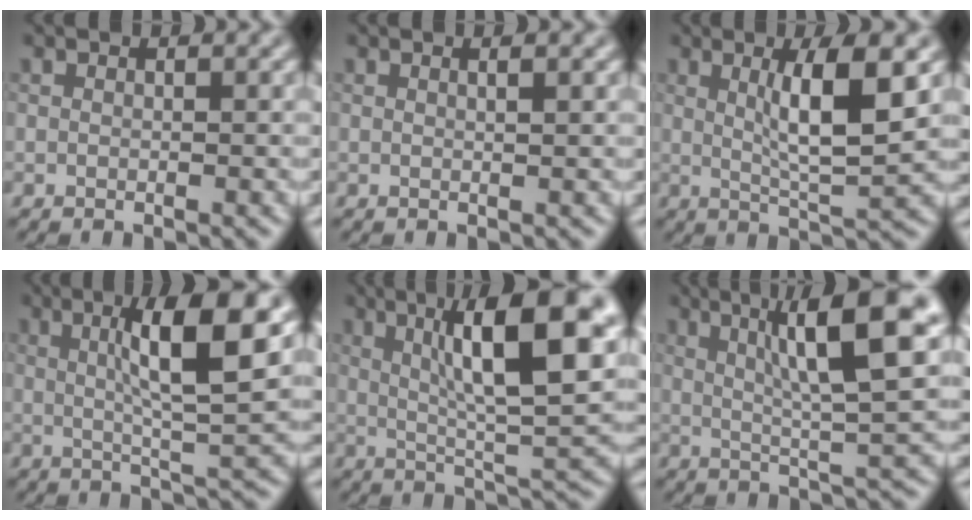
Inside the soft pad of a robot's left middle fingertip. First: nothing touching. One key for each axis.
{"total": 1.1, "fx": 0.5, "fy": 0.3, "fz": 0.9, "tx": -0.010, "ty": 0.001, "tz": 0.001}
{"total": 6.3, "fx": 1.5, "fy": 1.1, "fz": 6.0, "tx": -0.100, "ty": -0.002, "tz": 0.029}
{"total": 8.5, "fx": 2.3, "fy": 1.5, "fz": 8.1, "tx": -0.117, "ty": 0.008, "tz": 0.036}
{"total": 12.2, "fx": 4.0, "fy": 2.7, "fz": 11.2, "tx": -0.162, "ty": 0.014, "tz": 0.066}
{"total": 10.5, "fx": 3.7, "fy": 1.7, "fz": 9.7, "tx": -0.134, "ty": 0.011, "tz": 0.059}